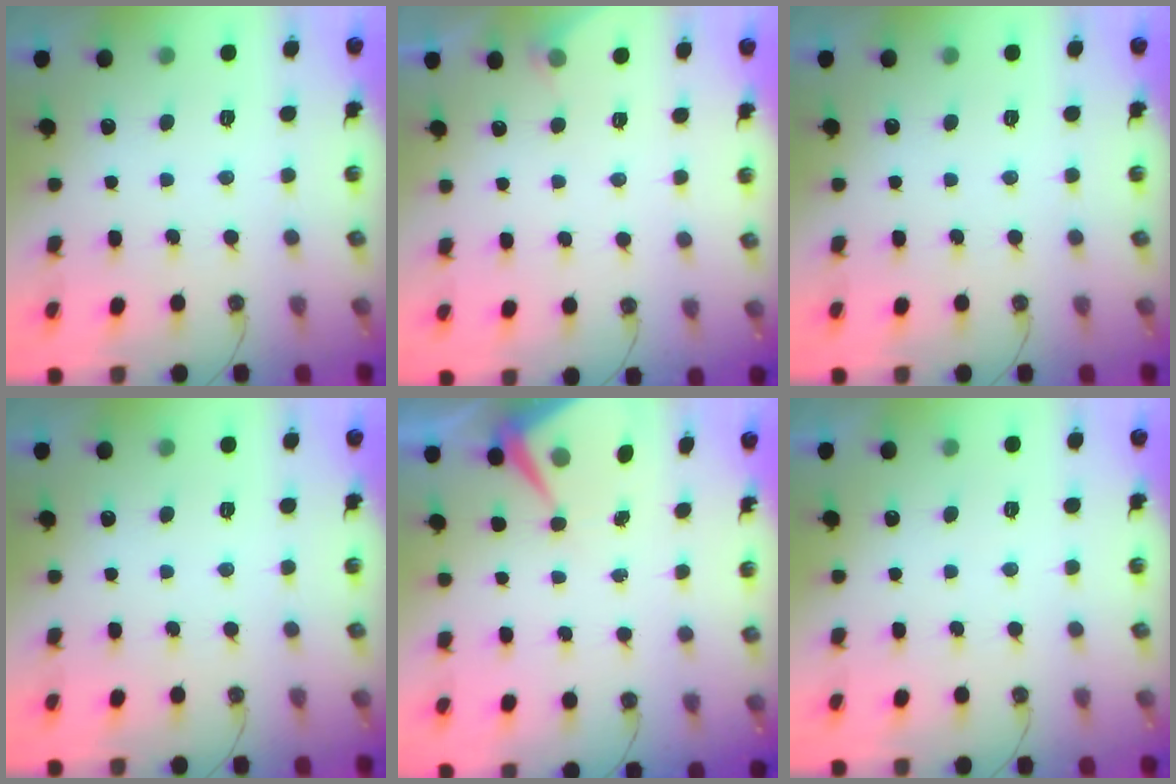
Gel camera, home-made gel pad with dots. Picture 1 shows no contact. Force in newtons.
{"total": 3.3, "press": 3.3, "slide": 0.5}
{"total": 0.0}
{"total": 0.0}
{"total": 6.3, "press": 6.3, "slide": 0.8}
{"total": 2.7, "press": 2.7, "slide": 0.4}